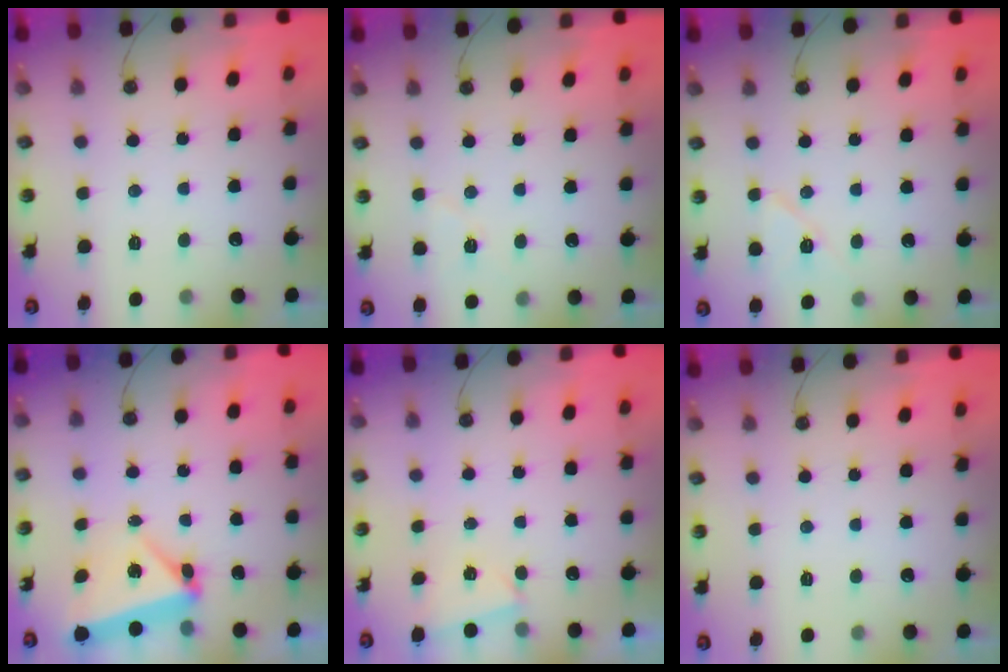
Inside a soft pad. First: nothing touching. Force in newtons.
{"total": 5.6, "press": 5.6, "slide": 0.5}
{"total": 7.8, "press": 7.8, "slide": 0.9}
{"total": 5.3, "press": 5.3, "slide": 0.2}
{"total": 1.0, "press": 0.9, "slide": 0.4}
{"total": 0.0}